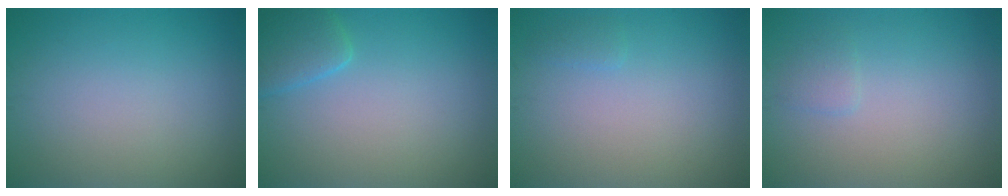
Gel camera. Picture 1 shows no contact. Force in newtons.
{"total": 2.5, "press": 2.5, "slide": 0.3}
{"total": 0.6, "press": 0.6, "slide": 0.1}
{"total": 0.9, "press": 0.9, "slide": 0.1}